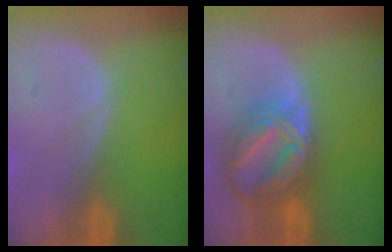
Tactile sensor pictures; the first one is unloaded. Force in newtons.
{"total": 9.0, "press": 9.0, "slide": 0.7}